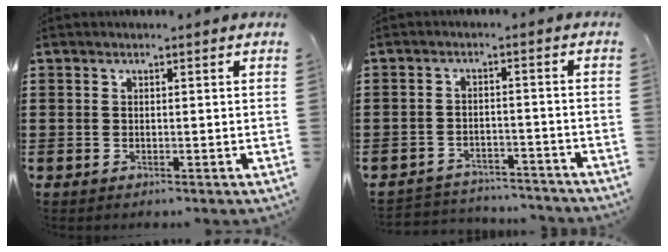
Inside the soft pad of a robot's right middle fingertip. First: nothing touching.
{"total": 3.3, "force": [-3.3, 0.4, 0.0], "torque": [-0.006, 0.002, -0.071]}